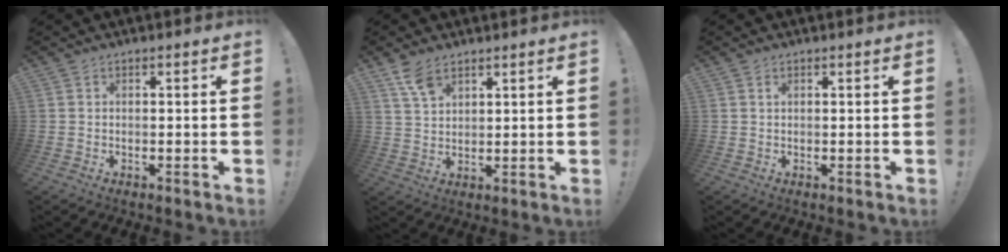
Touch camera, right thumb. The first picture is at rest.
{"total": 6.7, "force": [4.5, 3.3, 3.8], "torque": [-0.069, -0.020, 0.086]}
{"total": 0.6, "force": [0.4, 0.1, 0.3], "torque": [0.000, -0.003, 0.007]}